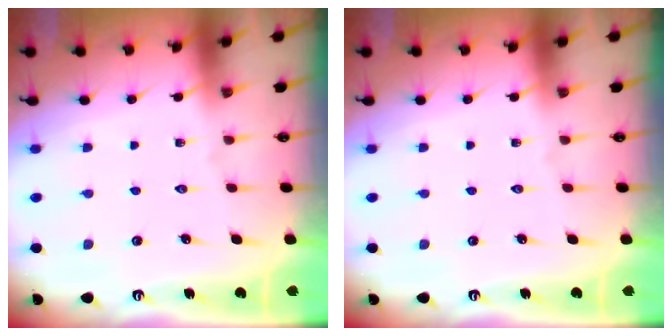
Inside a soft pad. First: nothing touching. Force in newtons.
{"total": 0.0}